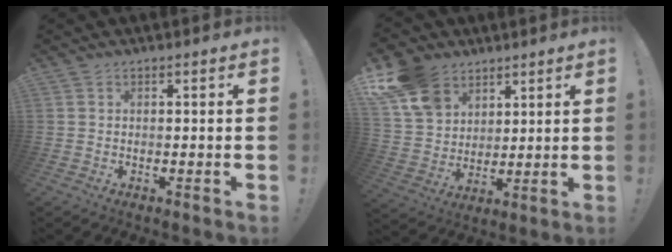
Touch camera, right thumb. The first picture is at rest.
{"total": 14.8, "force": [8.5, 10.5, 5.9], "torque": [-0.116, -0.045, 0.170]}